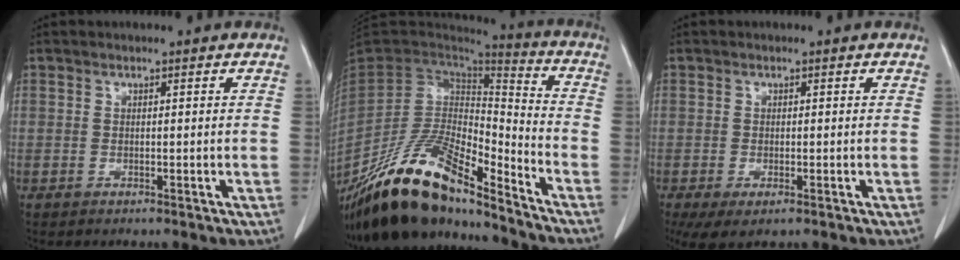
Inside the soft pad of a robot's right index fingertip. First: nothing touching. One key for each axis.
{"total": 21.8, "fx": -17.6, "fy": 4.5, "fz": 12.0, "tx": -0.238, "ty": -0.010, "tz": -0.325}
{"total": 4.8, "fx": -2.8, "fy": 1.9, "fz": 3.5, "tx": -0.056, "ty": -0.014, "tz": -0.042}